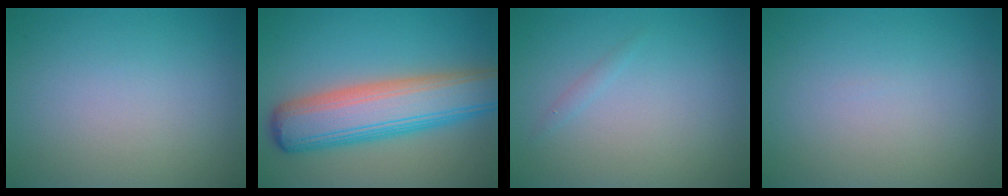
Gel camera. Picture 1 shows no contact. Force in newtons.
{"total": 9.0, "press": 9.0, "slide": 0.2}
{"total": 0.5, "press": 0.5, "slide": 0.0}
{"total": 0.0}